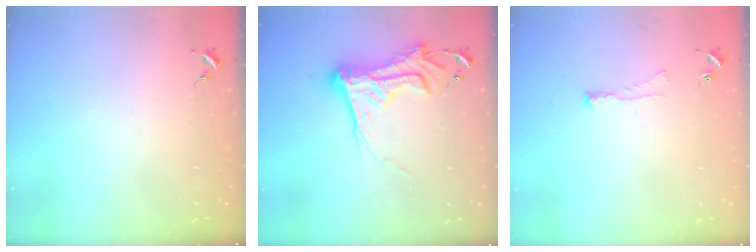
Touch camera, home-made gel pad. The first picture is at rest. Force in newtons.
{"total": 17.0, "press": 17.0, "slide": 1.2}
{"total": 2.7, "press": 2.6, "slide": 0.7}